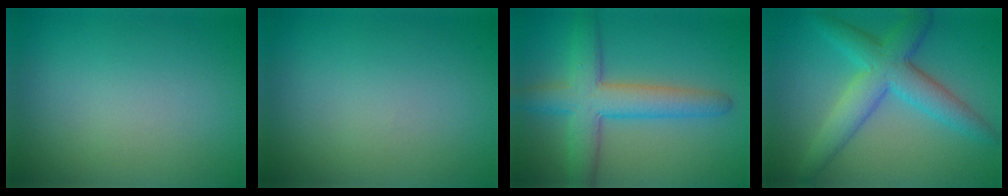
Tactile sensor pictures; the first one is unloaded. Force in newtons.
{"total": 0.0}
{"total": 6.4, "press": 6.4, "slide": 0.2}
{"total": 6.1, "press": 6.1, "slide": 0.1}